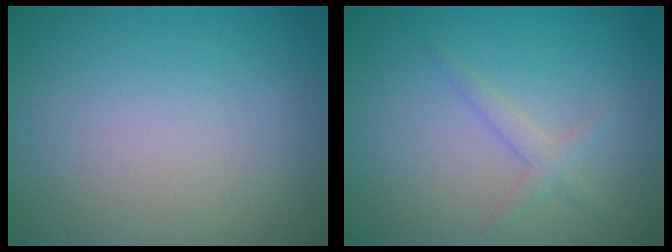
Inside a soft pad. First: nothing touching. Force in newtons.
{"total": 1.3, "press": 1.3, "slide": 0.1}